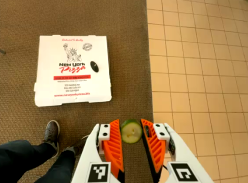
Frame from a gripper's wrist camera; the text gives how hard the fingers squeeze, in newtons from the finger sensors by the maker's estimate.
{"total": 8.3, "left": 8.0, "right": 8.5}